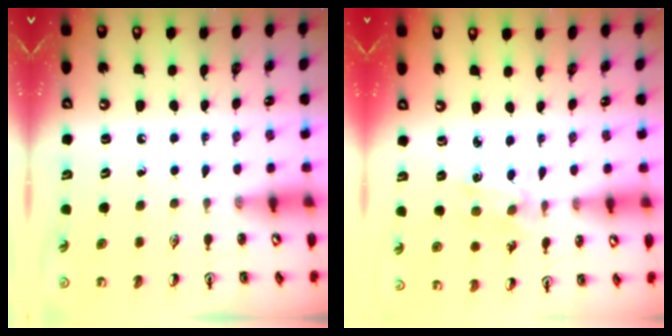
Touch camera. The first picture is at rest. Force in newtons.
{"total": 1.1, "press": 1.1, "slide": 0.2}